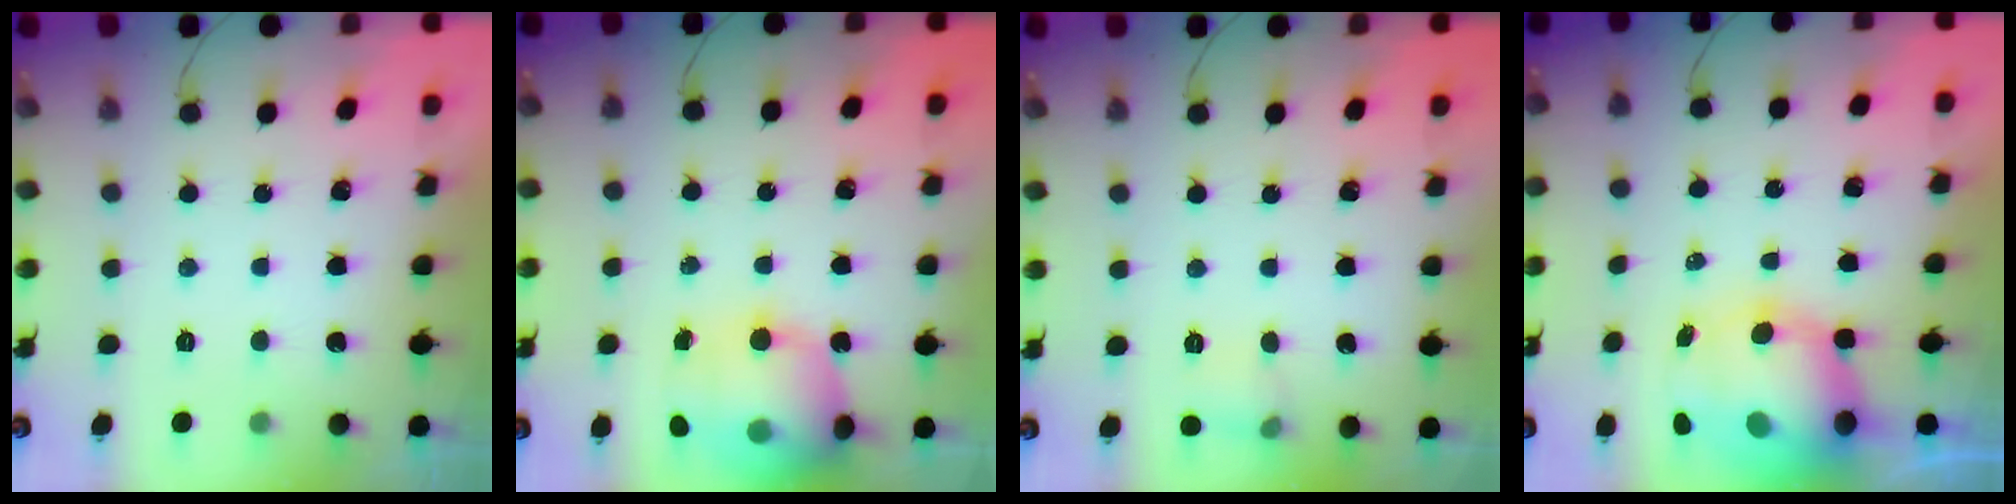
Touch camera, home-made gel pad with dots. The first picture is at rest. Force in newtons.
{"total": 20.0, "press": 19.5, "slide": 4.2}
{"total": 6.6, "press": 6.4, "slide": 1.6}
{"total": 12.3, "press": 11.9, "slide": 3.2}